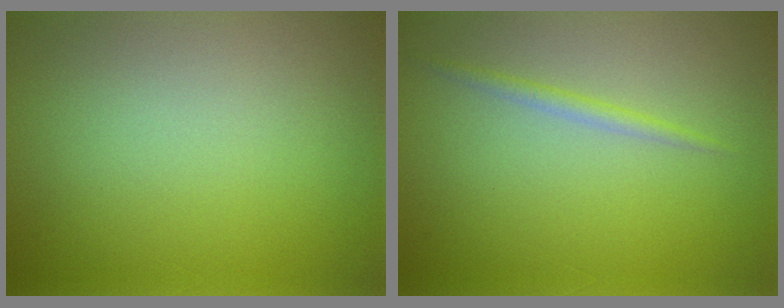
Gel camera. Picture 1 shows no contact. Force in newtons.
{"total": 1.1, "press": 1.1, "slide": 0.1}